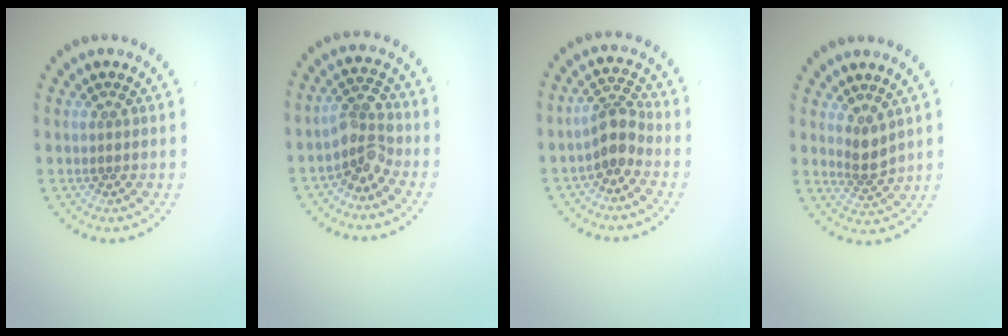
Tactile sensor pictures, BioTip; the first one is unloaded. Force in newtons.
{"total": 2.9, "press": 2.6, "slide": 1.3}
{"total": 2.7, "press": 2.1, "slide": 1.8}
{"total": 2.1, "press": 1.6, "slide": 1.3}